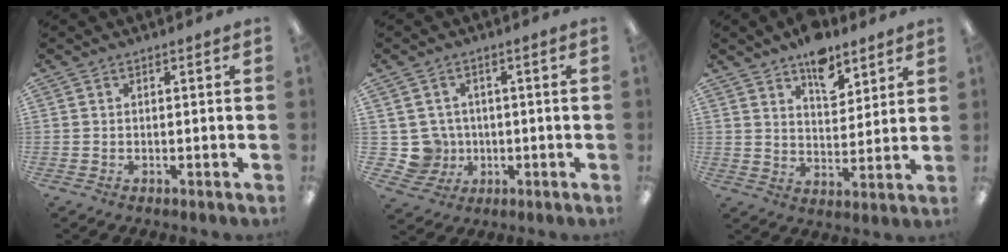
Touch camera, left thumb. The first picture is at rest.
{"total": 6.3, "force": [0.2, 6.2, 1.0], "torque": [-0.043, 0.007, 0.010]}
{"total": 9.6, "force": [7.1, 4.8, 4.4], "torque": [-0.045, -0.044, 0.120]}